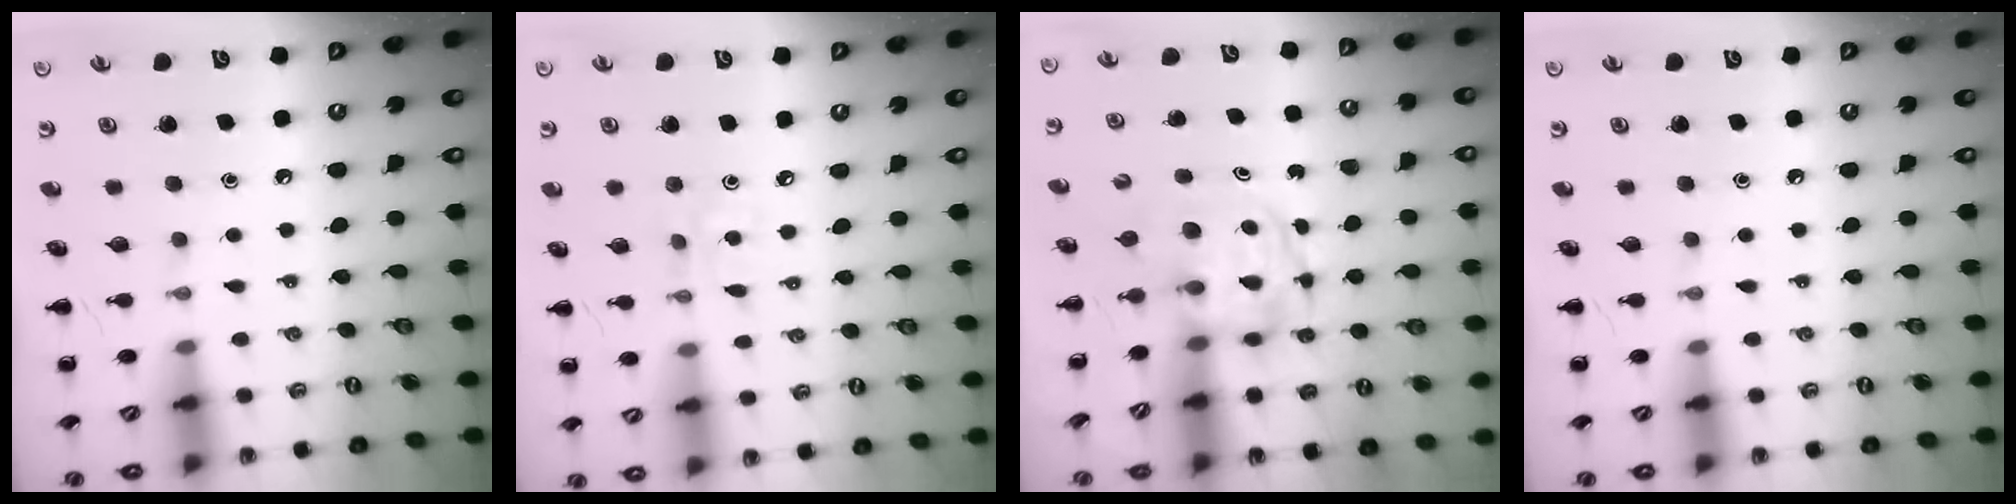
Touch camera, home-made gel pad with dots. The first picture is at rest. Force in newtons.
{"total": 2.0, "press": 1.9, "slide": 0.6}
{"total": 3.7, "press": 3.7, "slide": 0.3}
{"total": 0.0}